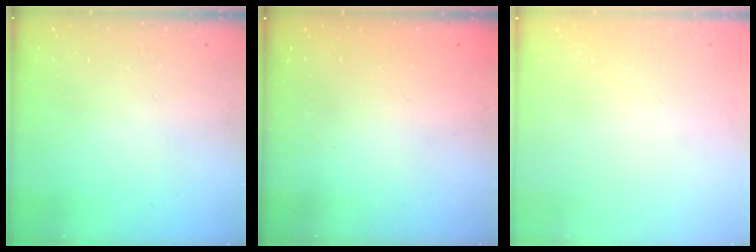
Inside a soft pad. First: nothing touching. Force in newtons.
{"total": 2.4, "press": 2.3, "slide": 0.8}
{"total": 2.7, "press": 2.6, "slide": 0.8}